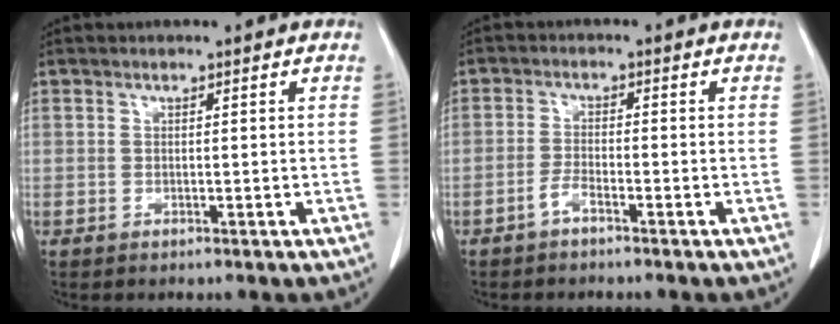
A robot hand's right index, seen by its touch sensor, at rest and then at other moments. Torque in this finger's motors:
{"motor_torque": [0.10, -0.20, 0.21, 0.03]}